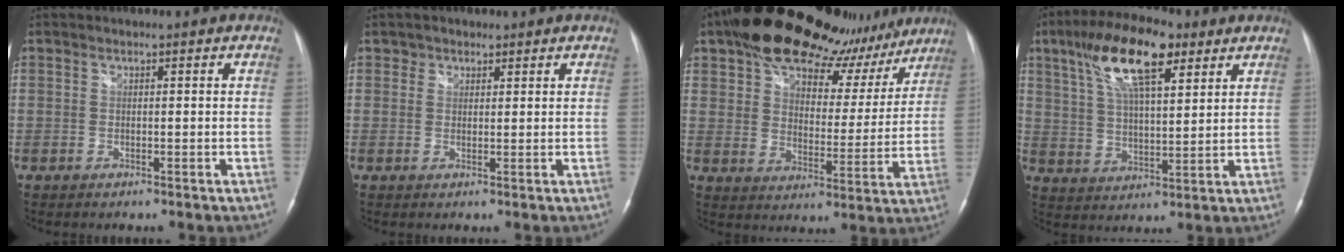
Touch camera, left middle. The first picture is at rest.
{"total": 1.6, "force": [1.1, 1.2, -0.1], "torque": [0.012, -0.003, 0.010]}
{"total": 21.5, "force": [16.7, 9.6, 9.6], "torque": [-0.152, 0.027, 0.229]}
{"total": 14.2, "force": [7.9, 4.3, 11.0], "torque": [-0.210, 0.022, 0.143]}